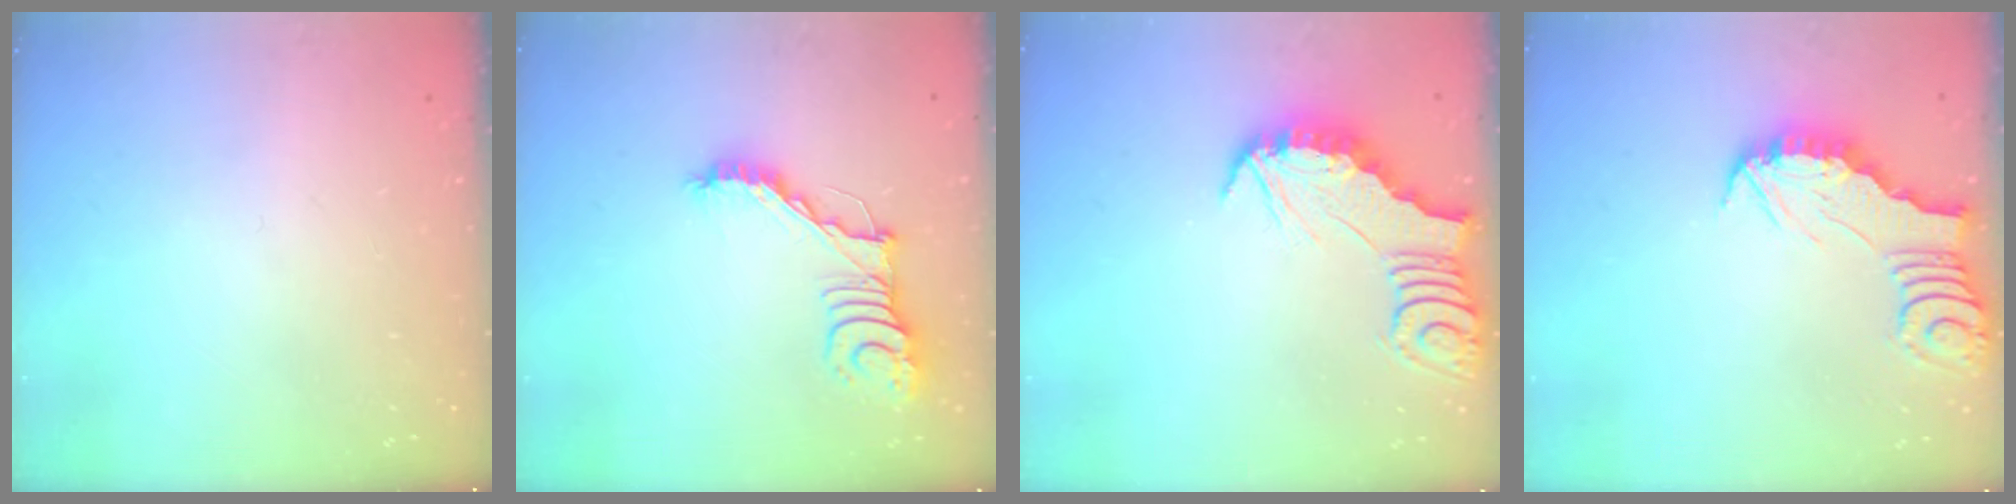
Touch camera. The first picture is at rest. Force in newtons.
{"total": 14.0, "press": 14.0, "slide": 0.4}
{"total": 2.7, "press": 2.7, "slide": 0.3}
{"total": 2.7, "press": 2.7, "slide": 0.2}